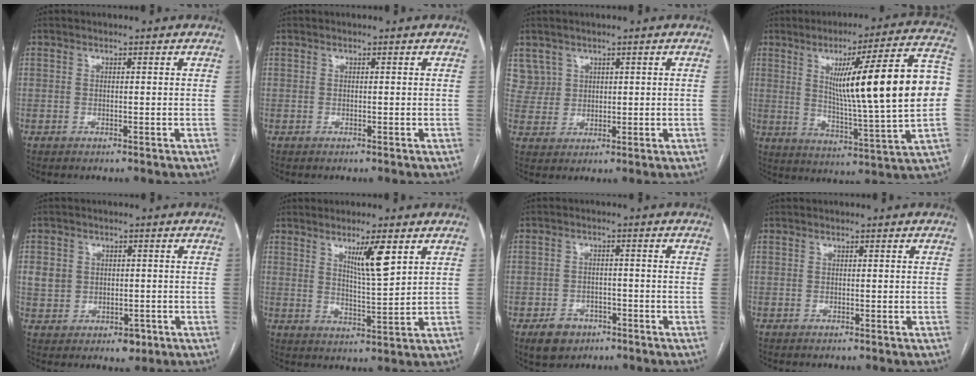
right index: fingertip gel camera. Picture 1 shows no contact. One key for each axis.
{"total": 0.0}
{"total": 4.4, "fx": 2.6, "fy": 3.6, "fz": -0.5, "tx": 0.021, "ty": 0.007, "tz": 0.055}
{"total": 22.8, "fx": 2.9, "fy": 0.3, "fz": 22.6, "tx": -0.305, "ty": 0.013, "tz": 0.035}
{"total": 6.9, "fx": -0.6, "fy": 6.0, "fz": 3.3, "tx": -0.053, "ty": 0.013, "tz": 0.007}
{"total": 6.4, "fx": 3.4, "fy": 0.3, "fz": 5.5, "tx": -0.094, "ty": -0.011, "tz": 0.061}
{"total": 5.0, "fx": -2.9, "fy": 3.7, "fz": 1.7, "tx": -0.027, "ty": 0.006, "tz": -0.038}
{"total": 0.0}